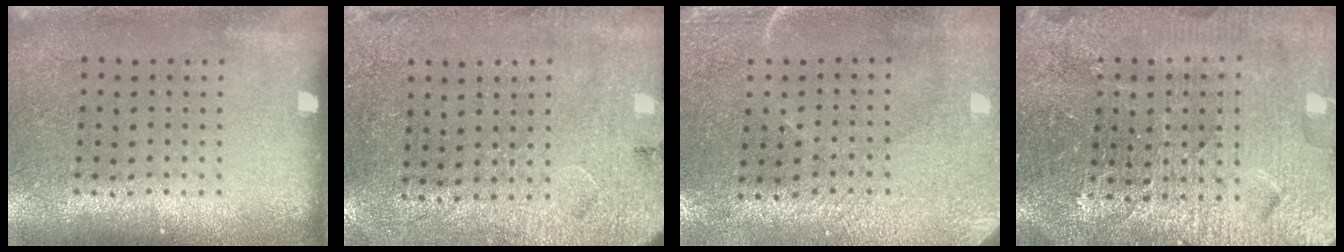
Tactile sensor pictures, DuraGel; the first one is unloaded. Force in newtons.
{"total": 2.6, "press": 2.1, "slide": 1.5}
{"total": 2.9, "press": 2.5, "slide": 1.4}
{"total": 4.9, "press": 4.6, "slide": 1.7}